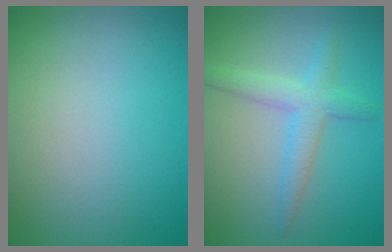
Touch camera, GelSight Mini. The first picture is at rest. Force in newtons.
{"total": 2.9, "press": 2.9, "slide": 0.1}